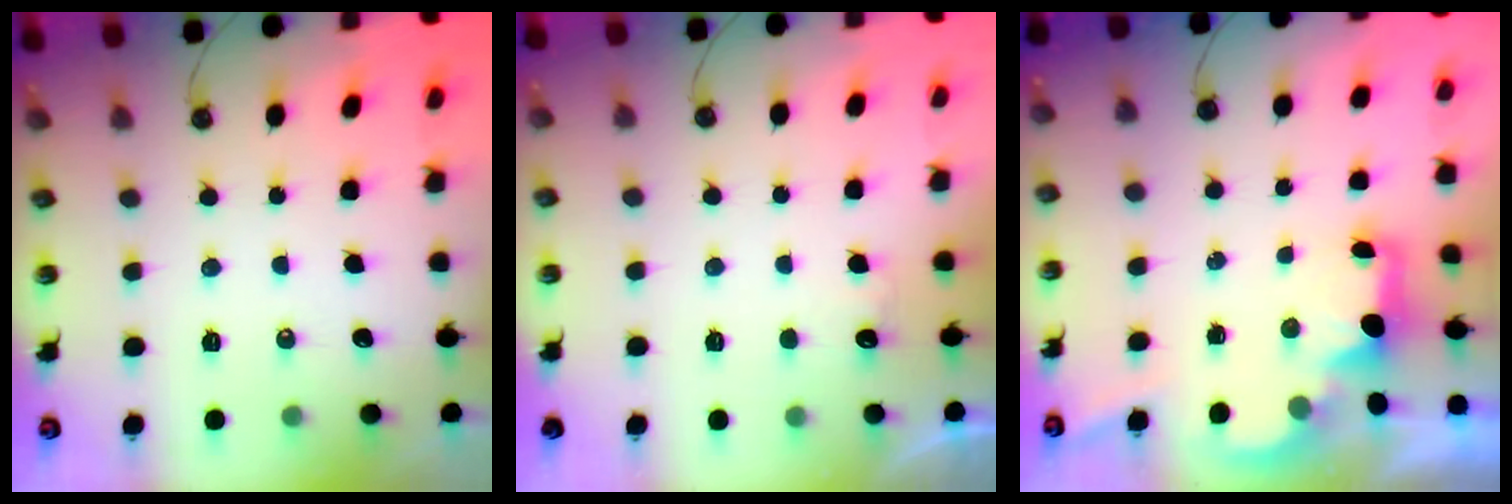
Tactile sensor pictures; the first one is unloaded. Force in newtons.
{"total": 5.3, "press": 5.2, "slide": 1.1}
{"total": 2.1, "press": 1.9, "slide": 0.8}